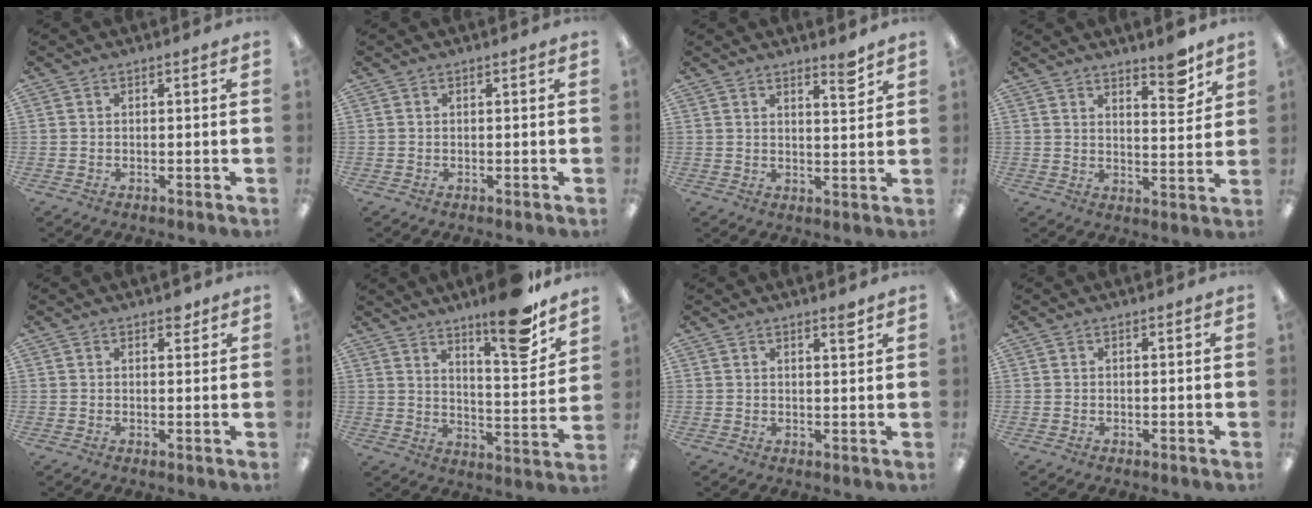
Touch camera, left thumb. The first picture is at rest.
{"total": 0.0}
{"total": 4.5, "force": [3.6, 0.5, 2.6], "torque": [-0.027, -0.029, 0.055]}
{"total": 6.9, "force": [5.6, 1.8, 3.6], "torque": [-0.029, -0.044, 0.090]}
{"total": 2.4, "force": [1.8, 1.2, 1.2], "torque": [-0.001, -0.007, 0.026]}
{"total": 15.4, "force": [11.8, 3.4, 9.3], "torque": [-0.125, -0.083, 0.188]}
{"total": 2.5, "force": [2.0, 0.3, 1.5], "torque": [-0.018, -0.009, 0.032]}
{"total": 0.0}